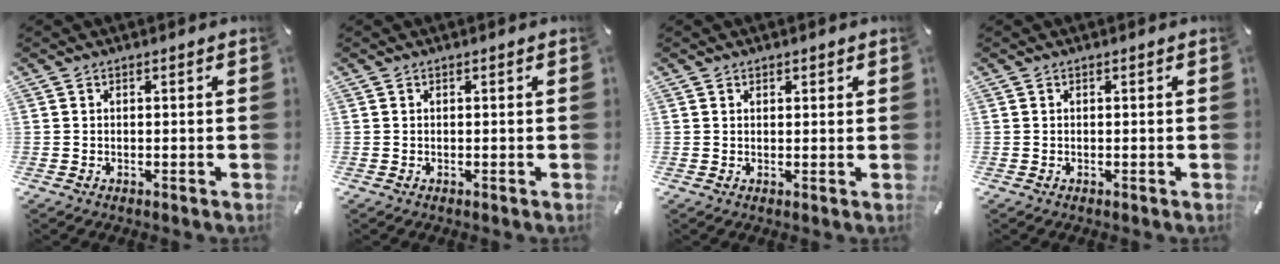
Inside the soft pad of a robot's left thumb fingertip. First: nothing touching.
{"total": 0.0}
{"total": 1.1, "force": [0.7, 0.8, 0.2], "torque": [0.005, -0.002, 0.011]}
{"total": 0.0}